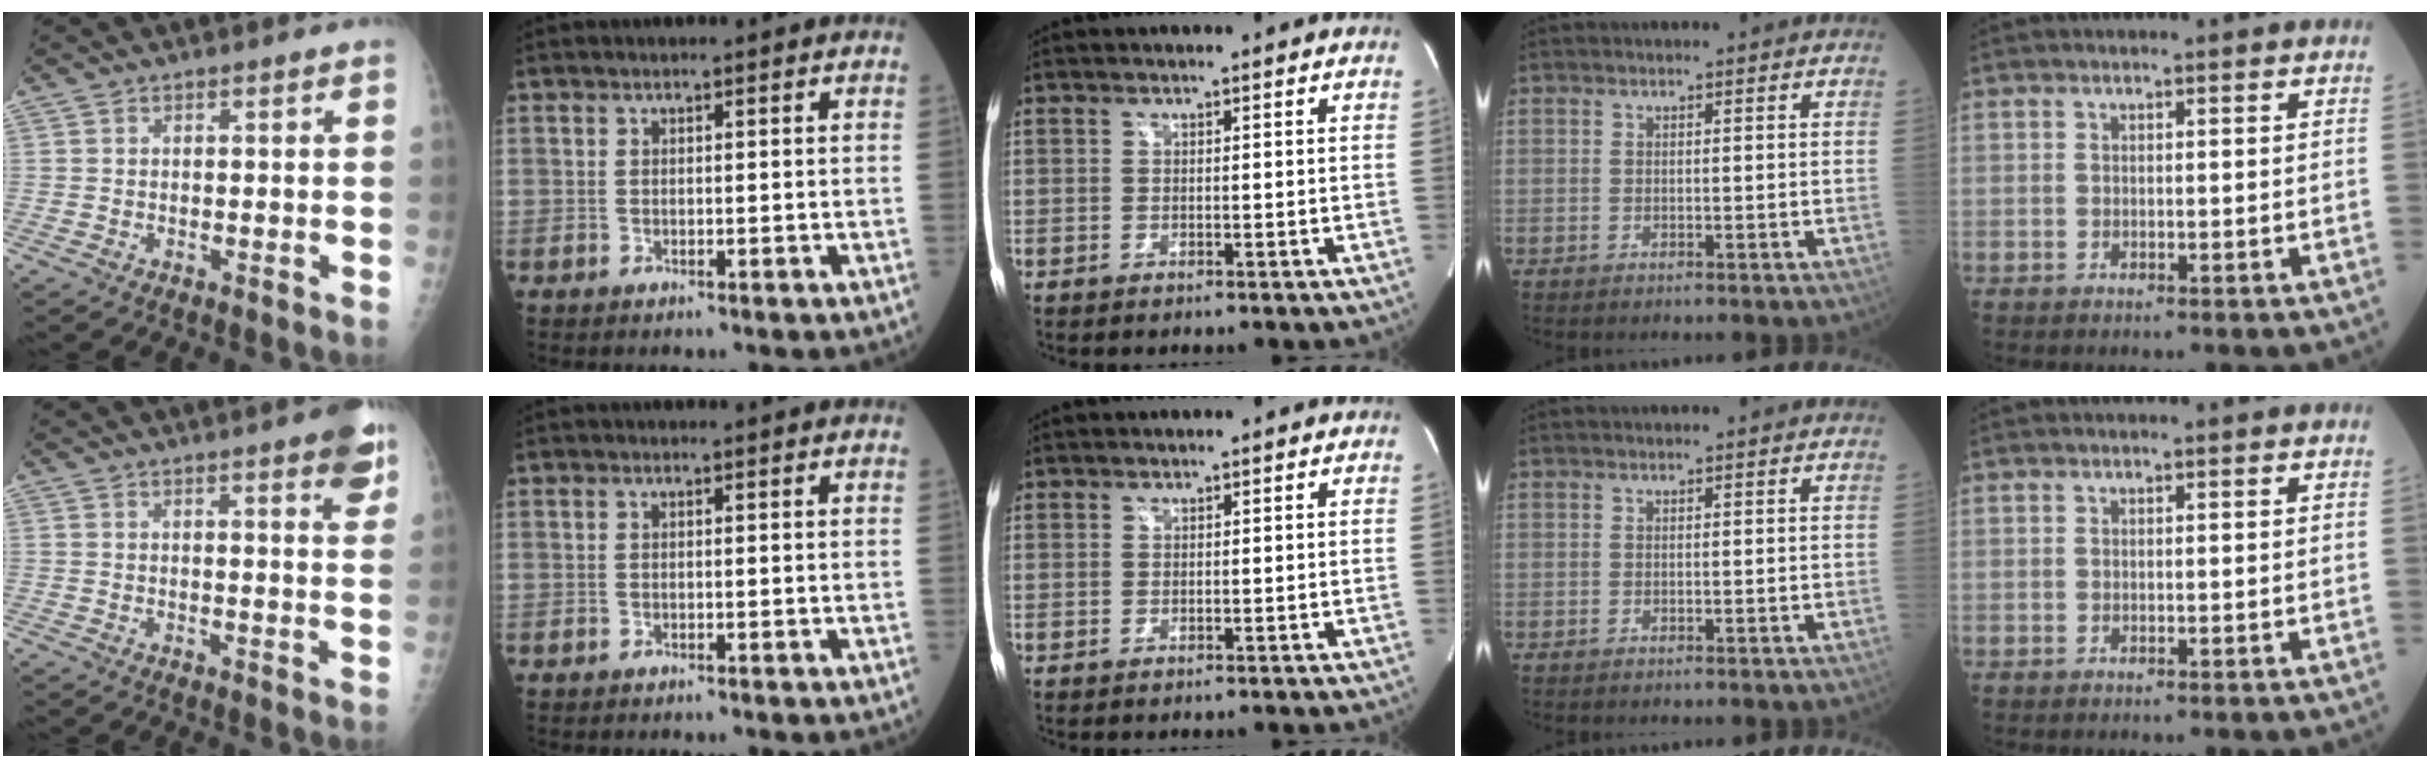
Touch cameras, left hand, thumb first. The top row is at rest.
{"thumb": {"total": 6.8, "force": [3.9, 1.4, 5.3], "torque": [-0.053, -0.014, 0.045]}, "middle": {"total": 0.8, "force": [0.7, 0.4, 0.0], "torque": [0.001, 0.002, 0.011]}}